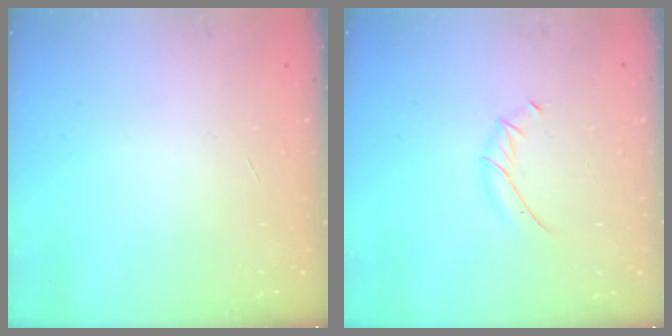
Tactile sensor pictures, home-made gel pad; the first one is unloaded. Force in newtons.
{"total": 5.5, "press": 5.5, "slide": 0.9}